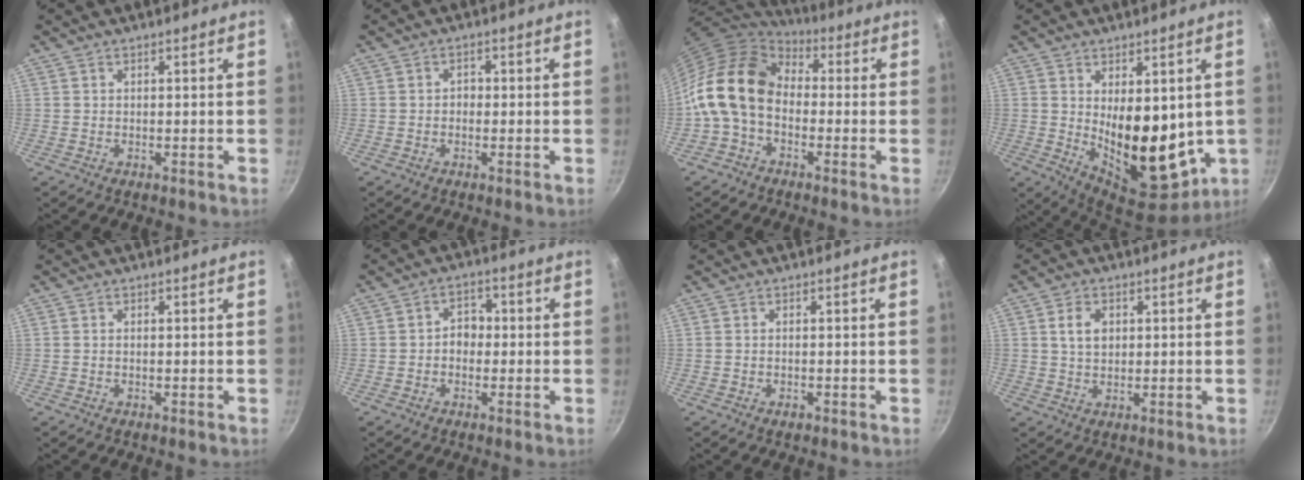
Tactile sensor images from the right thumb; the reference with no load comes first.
{"total": 1.5, "force": [-0.3, 1.3, 0.7], "torque": [-0.006, 0.005, -0.008]}
{"total": 15.0, "force": [-1.4, 10.9, 10.2], "torque": [-0.171, 0.039, -0.047]}
{"total": 17.4, "force": [0.4, 9.3, 14.7], "torque": [-0.181, -0.048, 0.032]}
{"total": 0.0}
{"total": 4.0, "force": [-0.5, 3.3, 2.2], "torque": [-0.005, 0.014, -0.015]}
{"total": 0.9, "force": [-0.6, 0.4, 0.5], "torque": [-0.009, 0.001, -0.010]}
{"total": 4.5, "force": [1.0, 3.3, 2.8], "torque": [-0.036, 0.000, 0.020]}